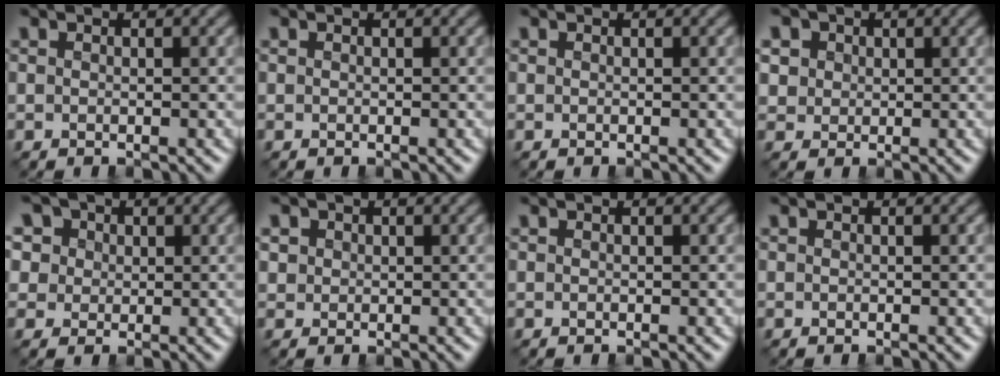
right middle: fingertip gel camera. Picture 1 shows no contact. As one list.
[{"total": 0.0}, {"total": 0.0}, {"total": 3.5, "force": [1.5, 2.9, 1.3], "torque": [-0.043, 0.009, 0.025]}, {"total": 8.4, "force": [4.3, 6.3, 3.6], "torque": [-0.083, 0.024, 0.048]}, {"total": 1.3, "force": [0.4, 1.3, 0.3], "torque": [-0.010, -0.003, 0.012]}, {"total": 0.0}, {"total": 0.0}]